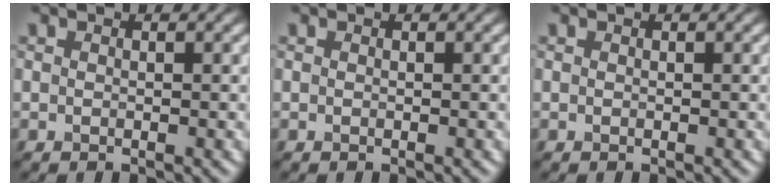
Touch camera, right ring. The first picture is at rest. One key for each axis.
{"total": 0.0}
{"total": 0.0}